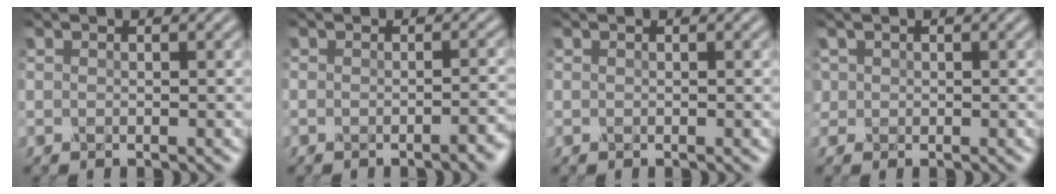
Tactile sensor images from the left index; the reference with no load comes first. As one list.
[{"total": 3.0, "force": [-1.7, 1.0, 2.2], "torque": [-0.011, 0.007, -0.025]}, {"total": 0.0}, {"total": 0.9, "force": [0.2, 0.9, -0.1], "torque": [0.007, 0.003, -0.001]}]